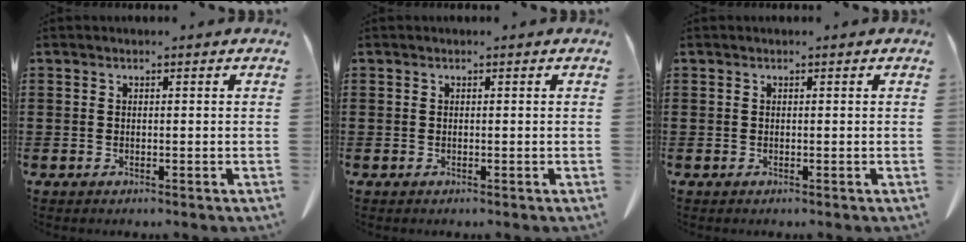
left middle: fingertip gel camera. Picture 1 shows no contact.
{"total": 0.0}
{"total": 0.0}